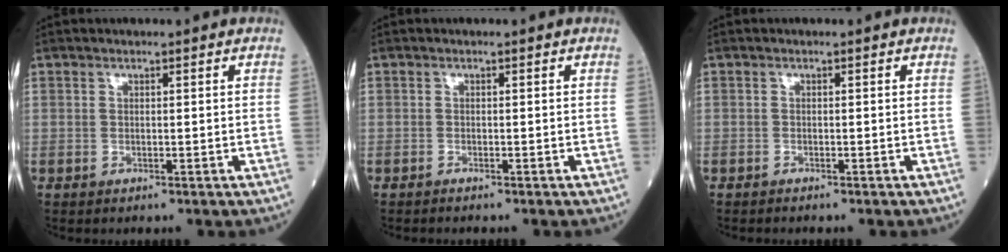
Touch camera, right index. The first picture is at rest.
{"total": 0.8, "force": [-0.8, -0.1, 0.2], "torque": [-0.002, 0.001, -0.012]}
{"total": 0.8, "force": [-0.8, 0.0, 0.2], "torque": [-0.002, 0.001, -0.013]}